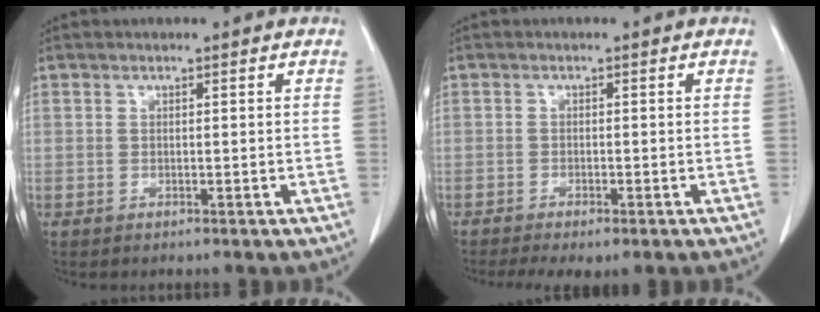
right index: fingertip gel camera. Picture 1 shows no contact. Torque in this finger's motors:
{"motor_torque": [0.99, -0.94, 0.19, 0.06]}